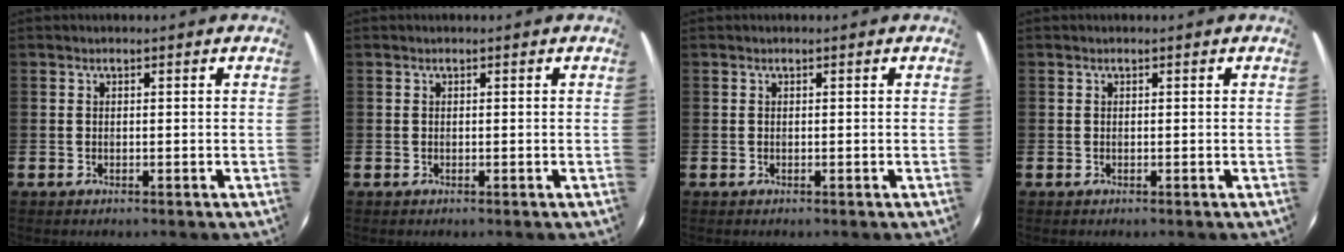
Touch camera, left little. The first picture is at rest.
{"total": 0.0}
{"total": 0.0}
{"total": 0.0}